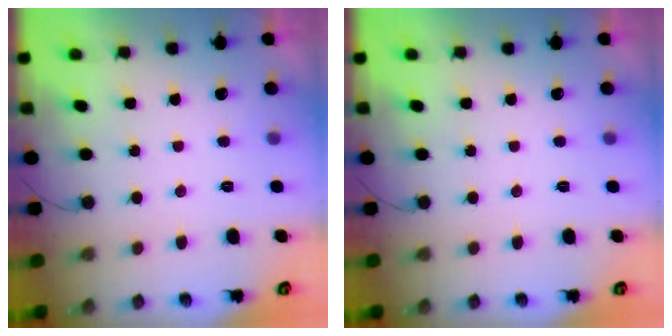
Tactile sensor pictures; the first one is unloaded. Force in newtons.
{"total": 0.0}